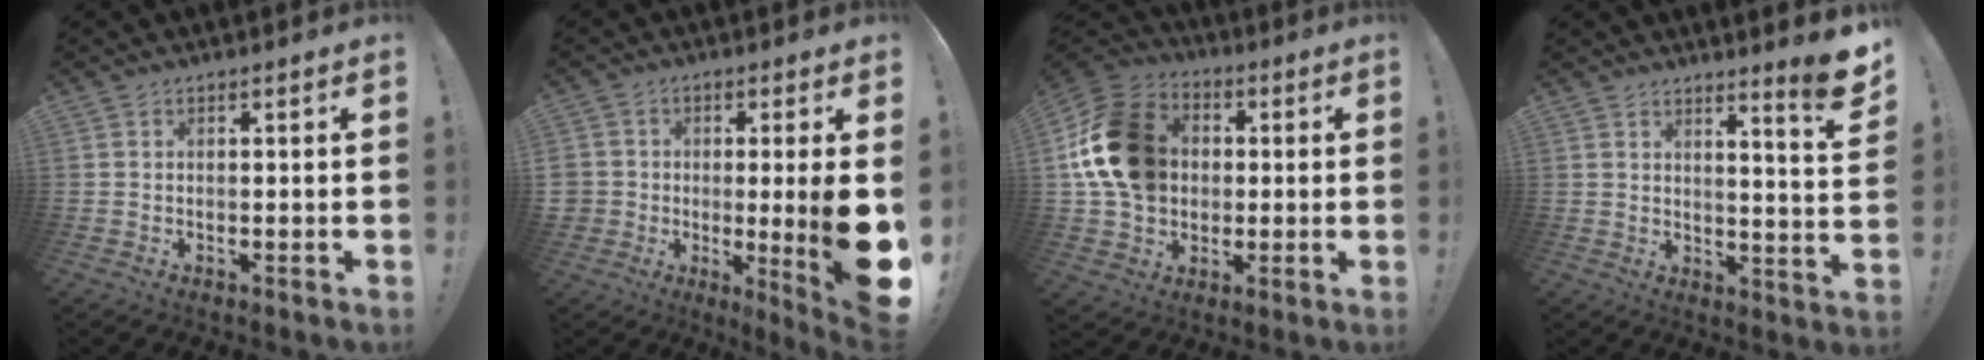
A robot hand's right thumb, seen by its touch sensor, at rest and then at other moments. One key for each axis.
{"total": 10.7, "fx": -1.0, "fy": 3.3, "fz": 10.2, "tx": -0.140, "ty": -0.011, "tz": -0.009}
{"total": 18.8, "fx": 2.2, "fy": 15.2, "fz": 10.8, "tx": -0.184, "ty": 0.016, "tz": 0.051}
{"total": 8.4, "fx": 5.8, "fy": -0.4, "fz": 6.0, "tx": -0.075, "ty": -0.052, "tz": 0.089}